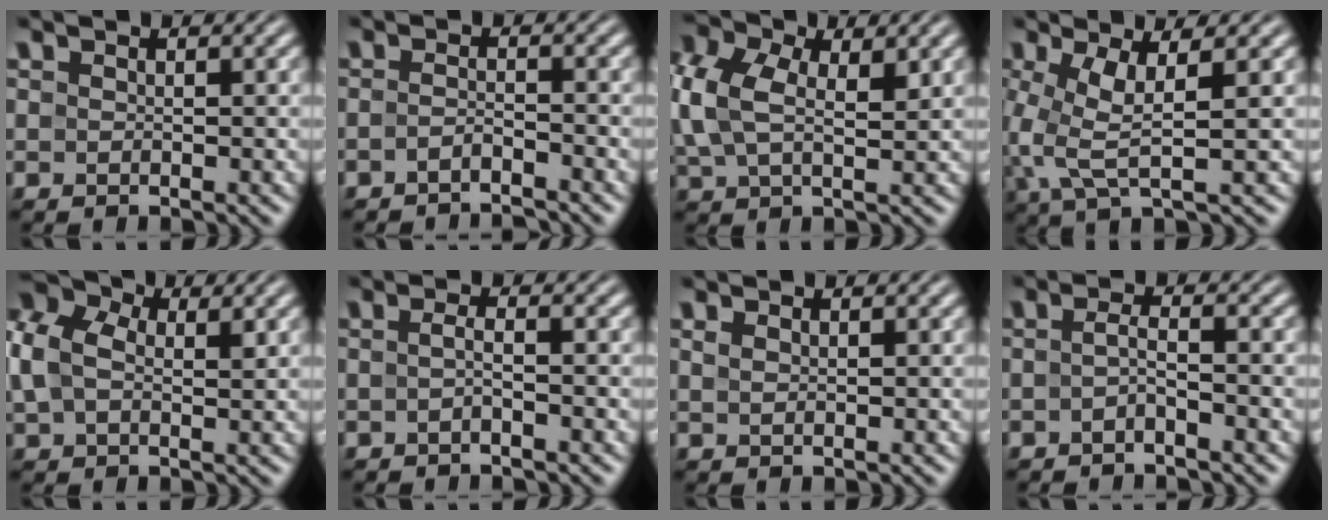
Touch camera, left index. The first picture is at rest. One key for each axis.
{"total": 1.8, "fx": -1.6, "fy": 0.2, "fz": 0.8, "tx": -0.014, "ty": -0.002, "tz": -0.034}
{"total": 7.3, "fx": 1.7, "fy": 4.4, "fz": 5.5, "tx": -0.148, "ty": 0.007, "tz": 0.030}
{"total": 4.3, "fx": 0.3, "fy": 1.0, "fz": 4.2, "tx": -0.100, "ty": -0.001, "tz": 0.007}
{"total": 7.1, "fx": 1.6, "fy": 4.8, "fz": 5.0, "tx": -0.130, "ty": 0.016, "tz": 0.024}
{"total": 1.2, "fx": -0.6, "fy": 0.1, "fz": 1.1, "tx": -0.023, "ty": 0.001, "tz": -0.012}
{"total": 0.6, "fx": 0.4, "fy": 0.2, "fz": 0.4, "tx": -0.011, "ty": 0.002, "tz": 0.008}
{"total": 1.6, "fx": -0.8, "fy": 0.1, "fz": 1.4, "tx": -0.030, "ty": 0.004, "tz": -0.019}